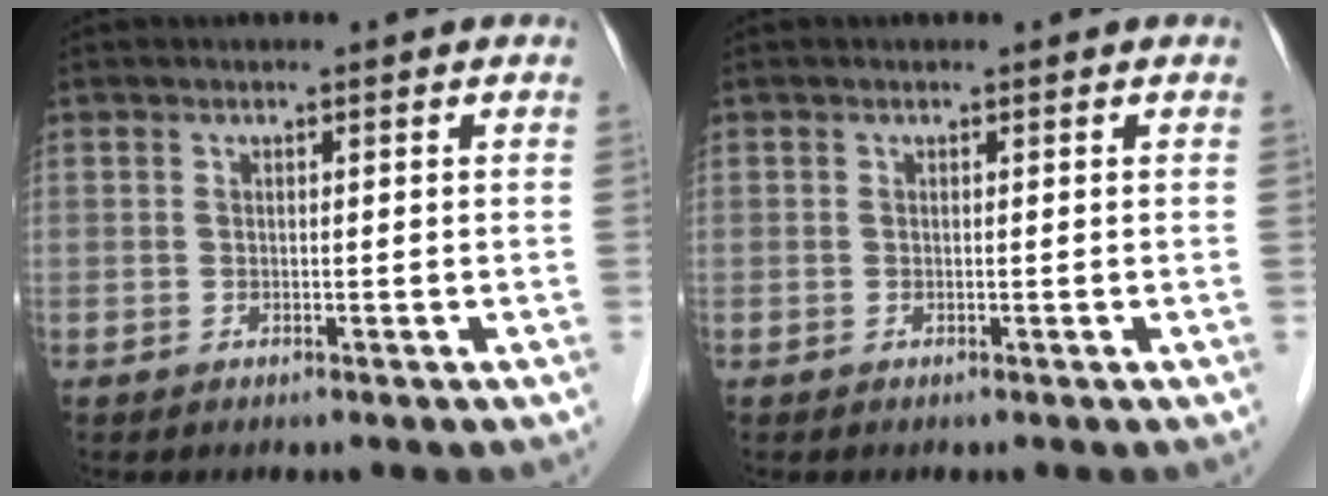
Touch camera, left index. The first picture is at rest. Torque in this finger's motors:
{"motor_torque": [-0.37, 0.03, -0.04, 0.00]}